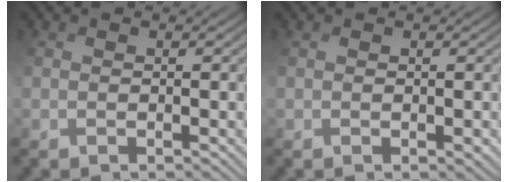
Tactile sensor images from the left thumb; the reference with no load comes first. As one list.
[{"total": 1.3, "force": [-0.3, 1.0, 0.9], "torque": [-0.019, 0.000, 0.003]}]